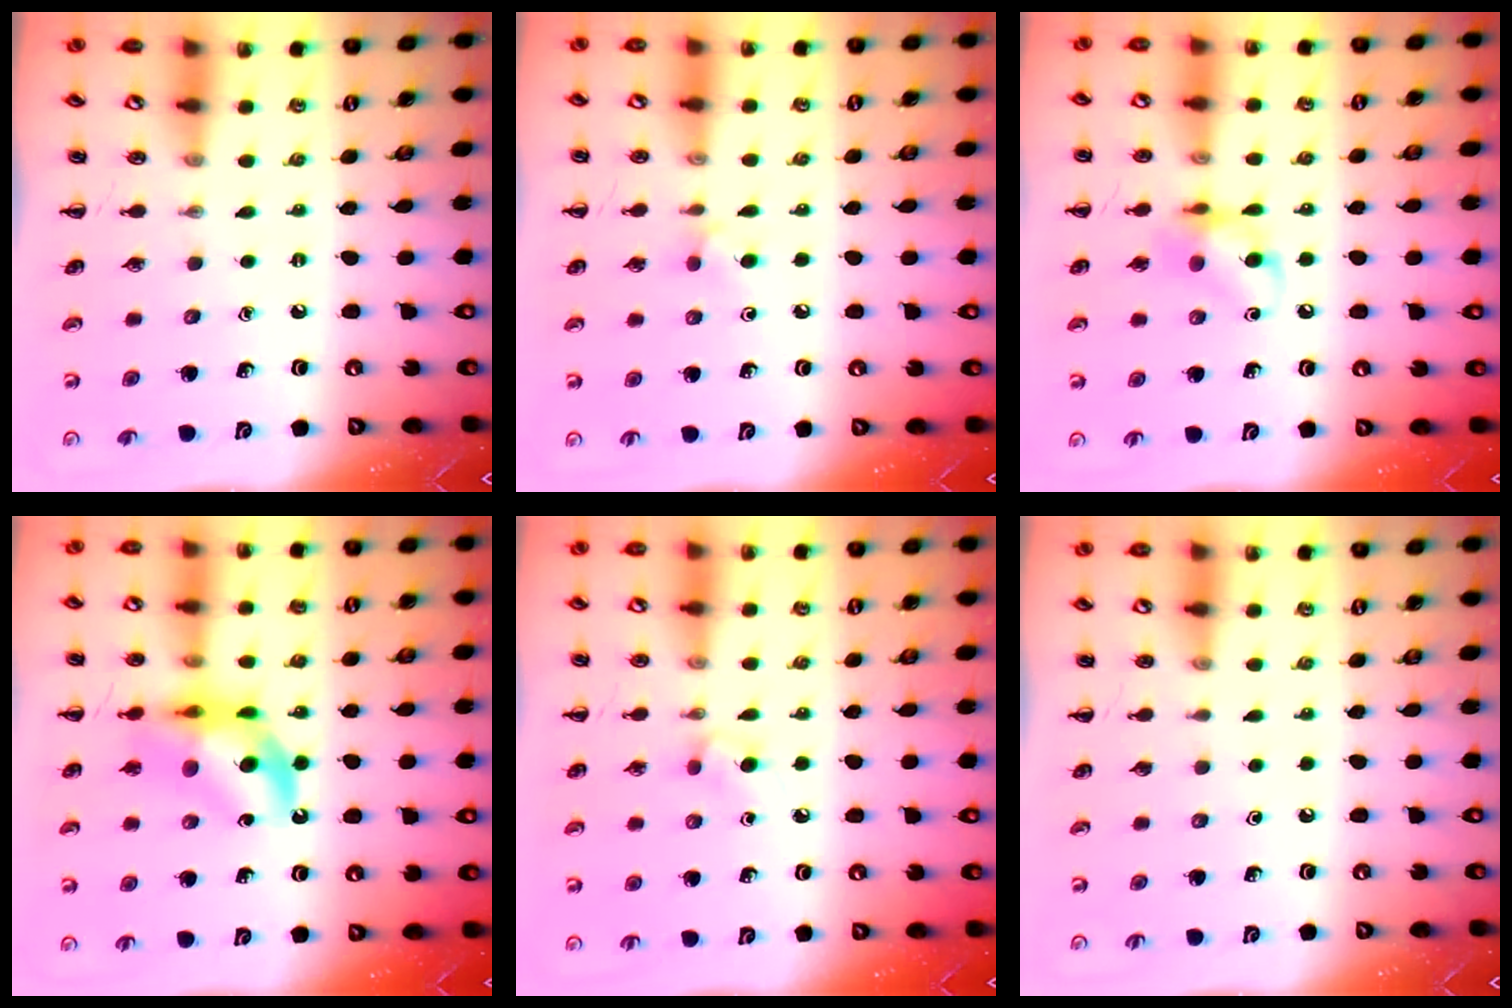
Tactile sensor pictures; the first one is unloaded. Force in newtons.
{"total": 5.7, "press": 5.4, "slide": 1.7}
{"total": 10.2, "press": 10.1, "slide": 1.0}
{"total": 10.8, "press": 10.3, "slide": 3.4}
{"total": 2.9, "press": 2.7, "slide": 1.2}
{"total": 0.0}